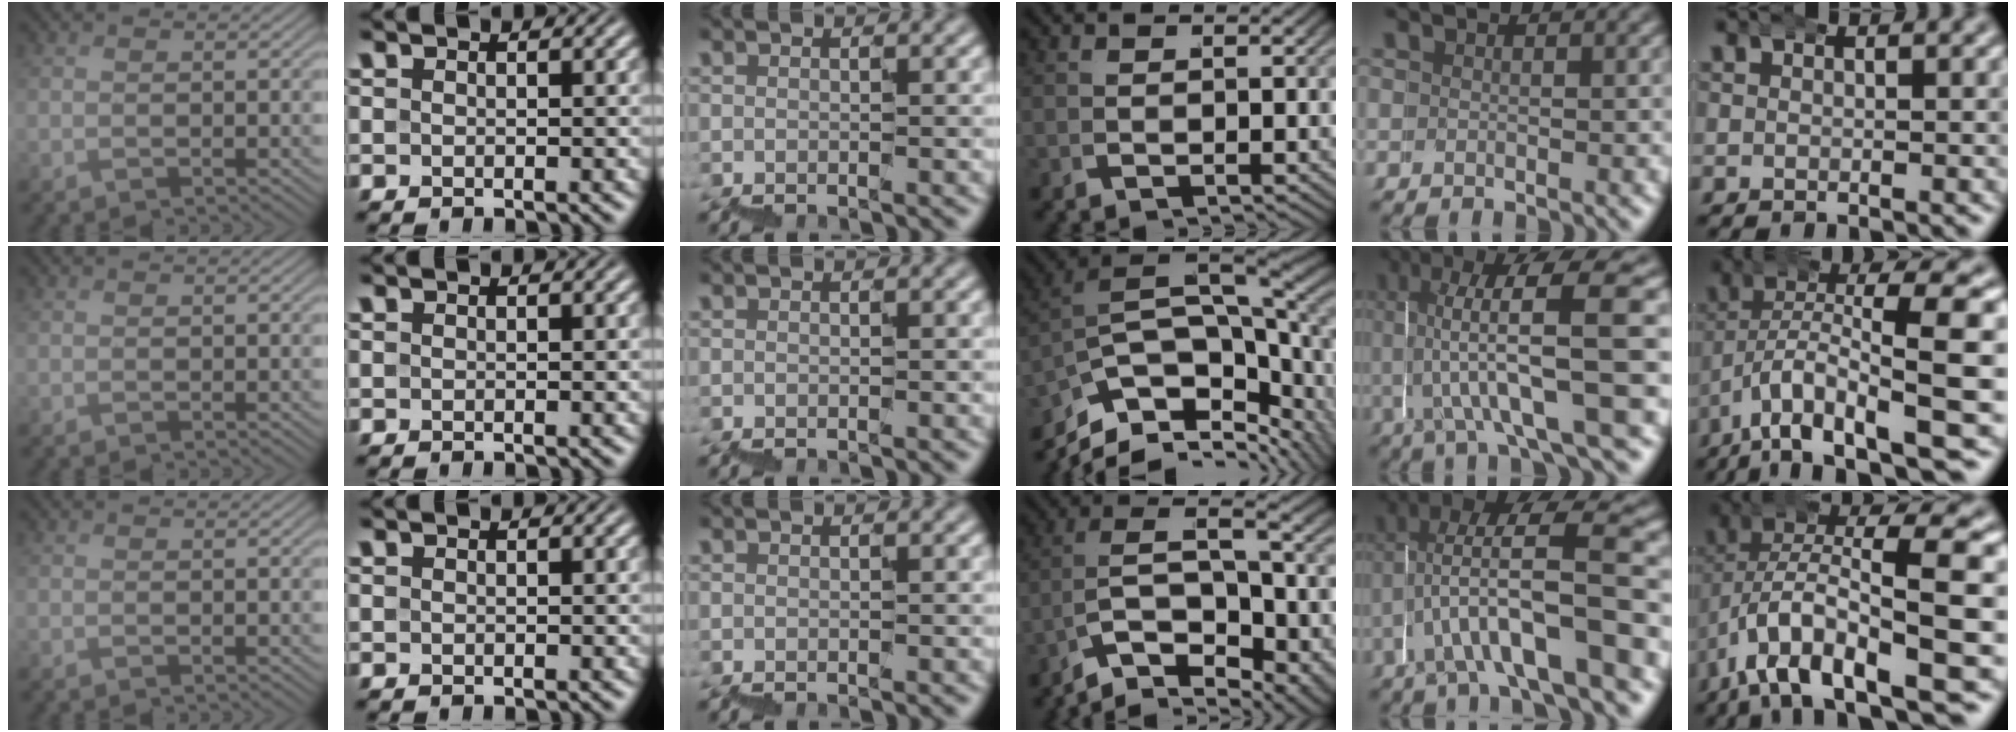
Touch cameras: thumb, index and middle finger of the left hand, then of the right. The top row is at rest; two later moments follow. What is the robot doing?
{"motion": "wrap", "object": "bubble wrap"}